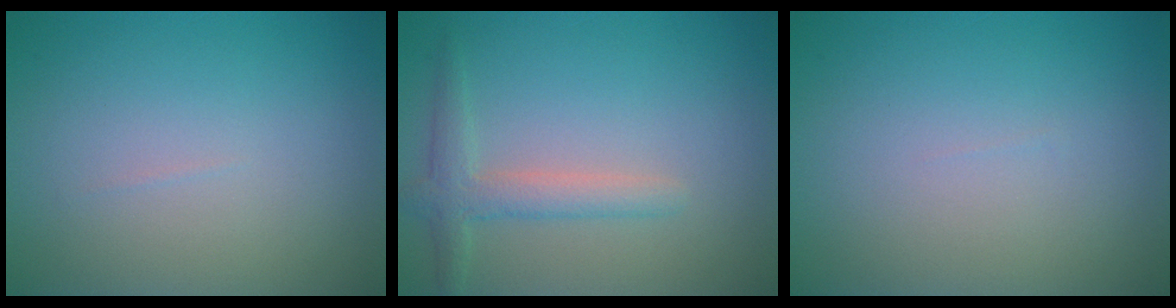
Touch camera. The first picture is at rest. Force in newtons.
{"total": 2.6, "press": 2.6, "slide": 0.2}
{"total": 0.0}